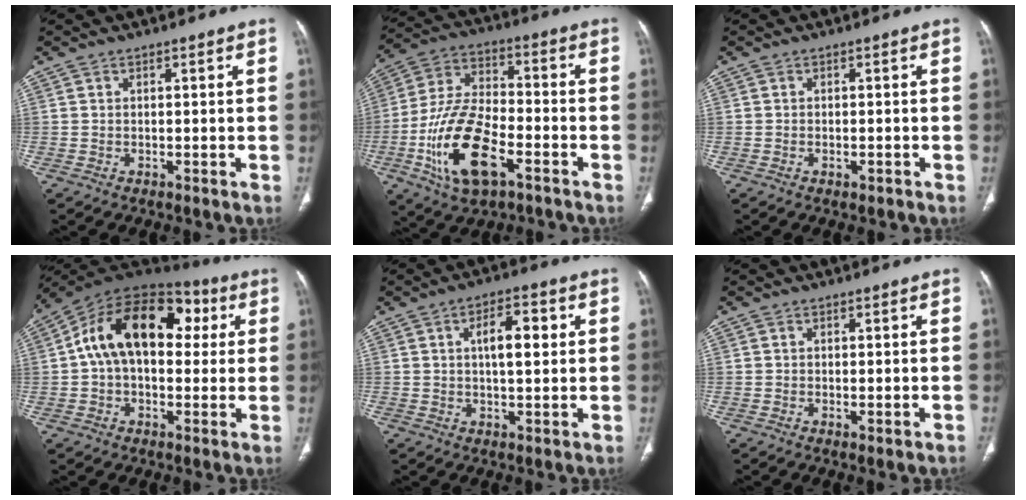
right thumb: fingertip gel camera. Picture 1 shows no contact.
{"total": 17.9, "force": [-7.0, 8.6, 14.1], "torque": [-0.270, 0.027, -0.127]}
{"total": 1.2, "force": [-0.6, 0.7, 0.9], "torque": [-0.016, 0.006, -0.005]}
{"total": 19.9, "force": [3.8, 12.6, 15.0], "torque": [-0.217, 0.042, 0.049]}
{"total": 7.4, "force": [1.6, 3.0, 6.5], "torque": [-0.093, 0.006, 0.022]}
{"total": 1.3, "force": [-0.4, 0.4, 1.2], "torque": [-0.018, -0.004, -0.004]}